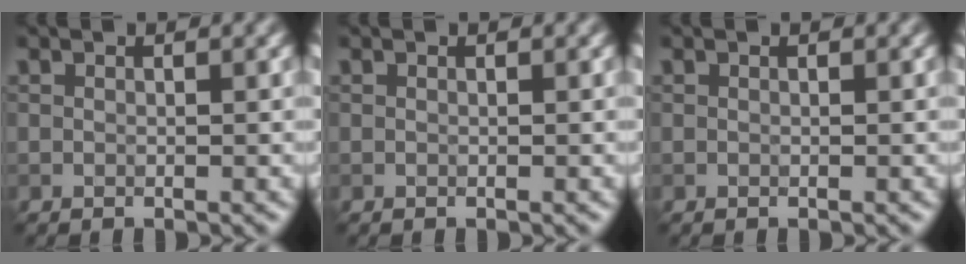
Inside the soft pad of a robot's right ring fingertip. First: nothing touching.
{"total": 0.0}
{"total": 0.0}